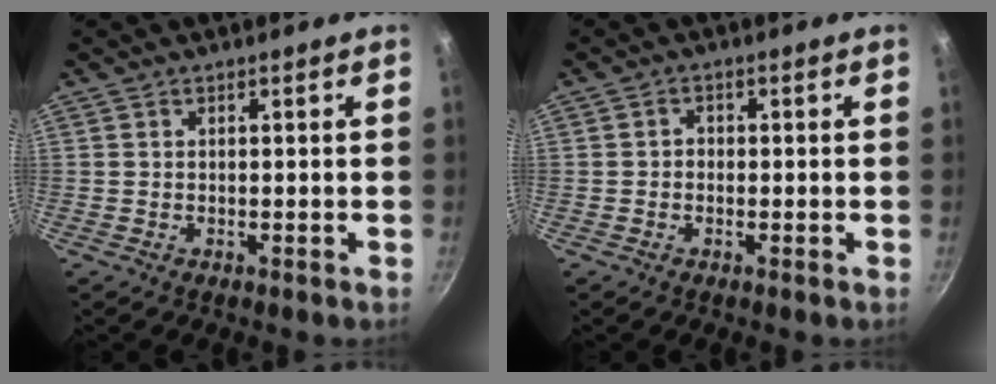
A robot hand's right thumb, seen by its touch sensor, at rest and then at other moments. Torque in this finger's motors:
{"motor_torque": [-0.07, 0.10, -0.19, -0.01, -0.02]}